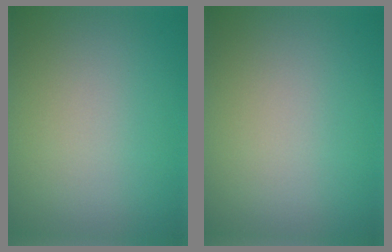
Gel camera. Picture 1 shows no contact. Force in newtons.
{"total": 0.0}